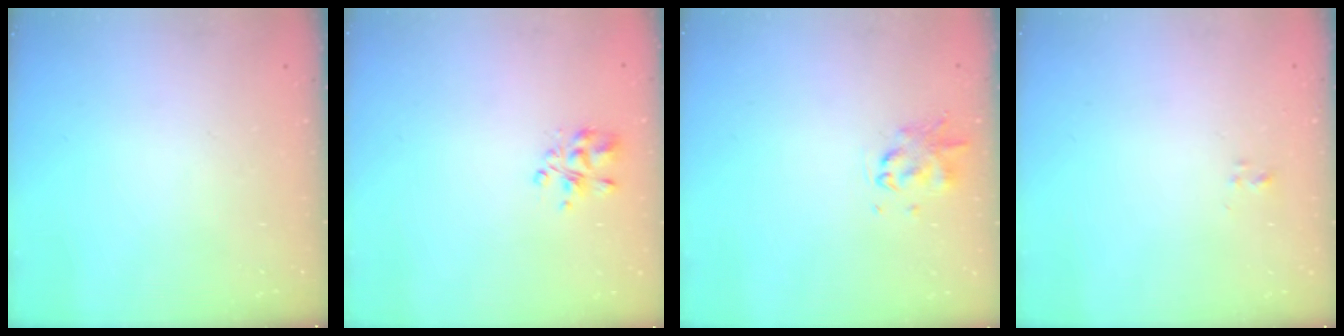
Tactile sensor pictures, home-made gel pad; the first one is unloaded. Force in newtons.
{"total": 3.8, "press": 3.8, "slide": 0.2}
{"total": 1.9, "press": 1.9, "slide": 0.4}
{"total": 1.8, "press": 1.7, "slide": 0.3}